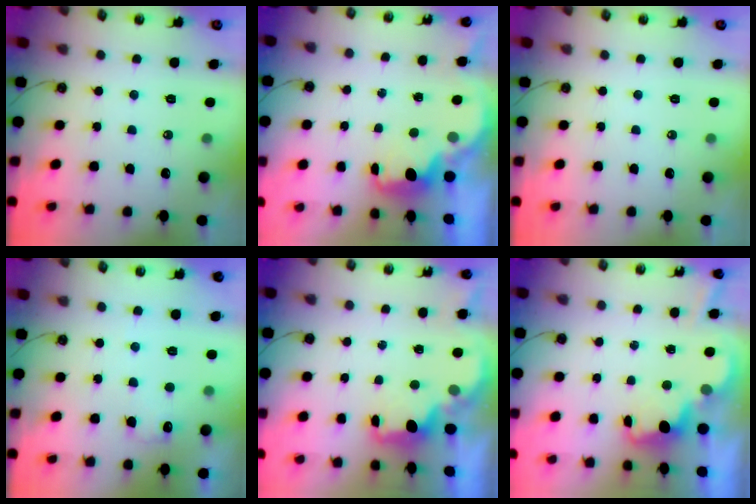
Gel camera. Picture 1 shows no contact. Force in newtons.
{"total": 2.4, "press": 2.3, "slide": 0.8}
{"total": 0.0}
{"total": 6.5, "press": 6.4, "slide": 0.8}
{"total": 1.8, "press": 1.6, "slide": 0.7}
{"total": 3.4, "press": 3.3, "slide": 0.8}